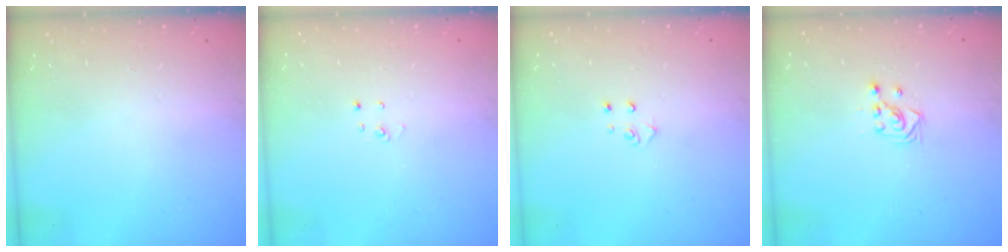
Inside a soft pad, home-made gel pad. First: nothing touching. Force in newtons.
{"total": 2.7, "press": 2.7, "slide": 0.3}
{"total": 4.5, "press": 4.4, "slide": 0.5}
{"total": 2.9, "press": 2.9, "slide": 0.3}